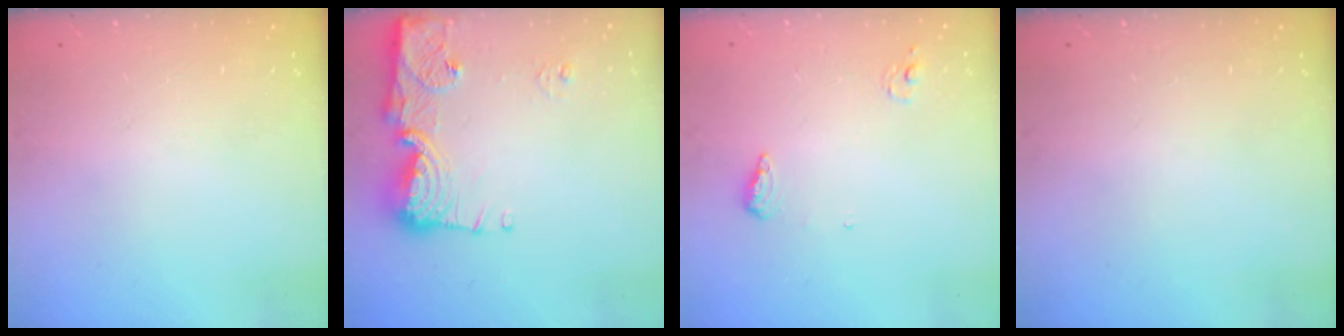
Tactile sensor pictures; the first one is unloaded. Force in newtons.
{"total": 14.7, "press": 14.6, "slide": 1.6}
{"total": 6.3, "press": 6.1, "slide": 1.6}
{"total": 0.0}